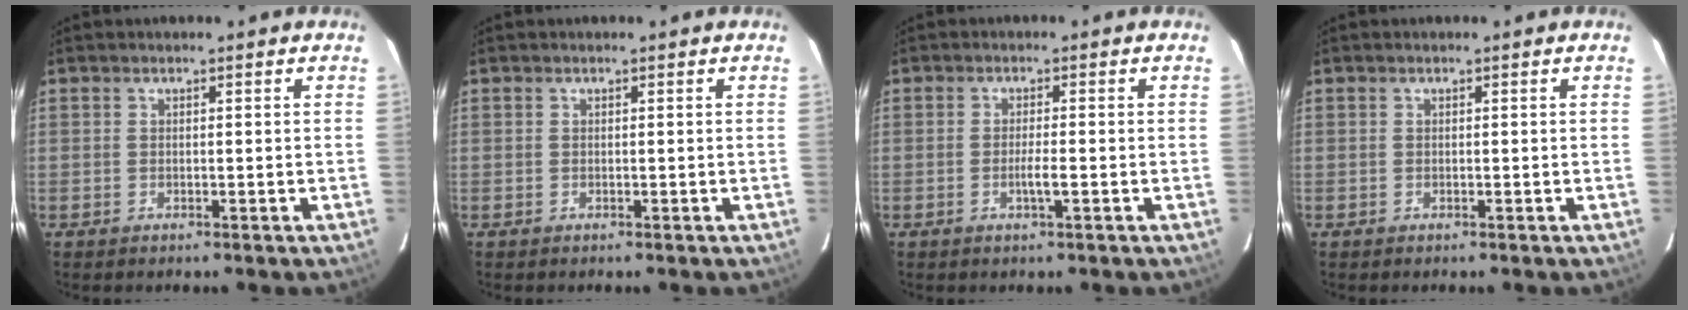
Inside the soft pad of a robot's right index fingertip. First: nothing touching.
{"total": 0.0}
{"total": 2.2, "force": [-0.7, 0.0, 2.1], "torque": [-0.039, -0.001, -0.013]}
{"total": 0.0}